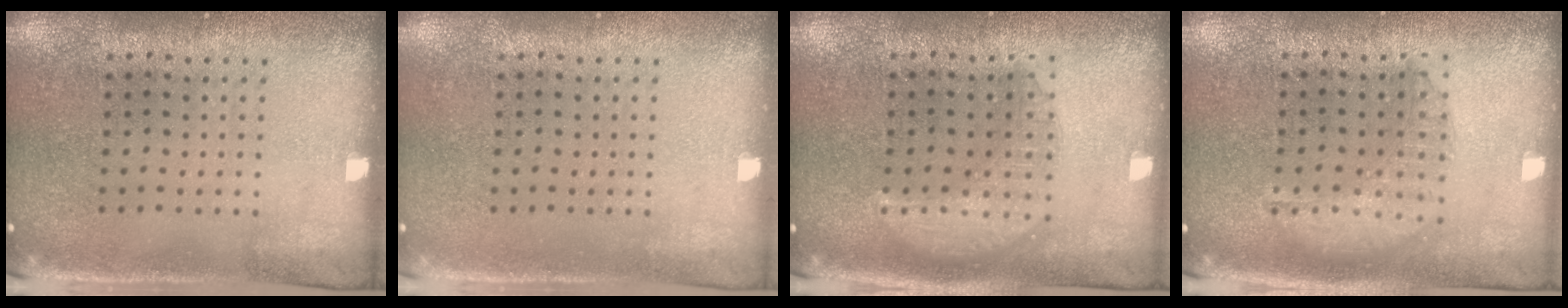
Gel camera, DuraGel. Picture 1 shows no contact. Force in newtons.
{"total": 0.0}
{"total": 2.6, "press": 2.6, "slide": 0.4}
{"total": 1.3, "press": 1.3, "slide": 0.4}